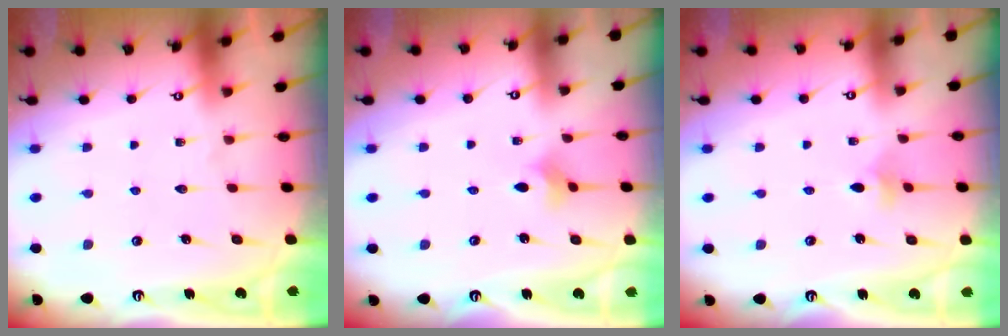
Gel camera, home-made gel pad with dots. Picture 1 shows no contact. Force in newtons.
{"total": 3.0, "press": 2.9, "slide": 0.5}
{"total": 2.7, "press": 2.6, "slide": 0.5}